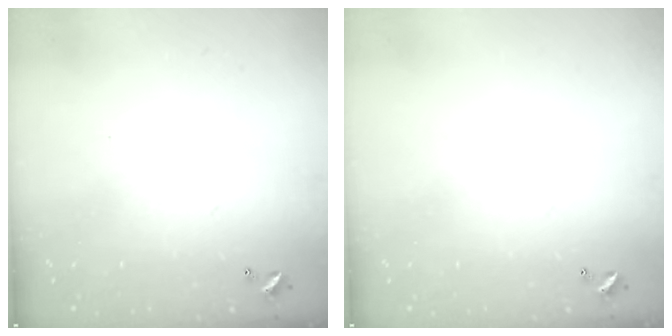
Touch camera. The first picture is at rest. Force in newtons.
{"total": 0.0}